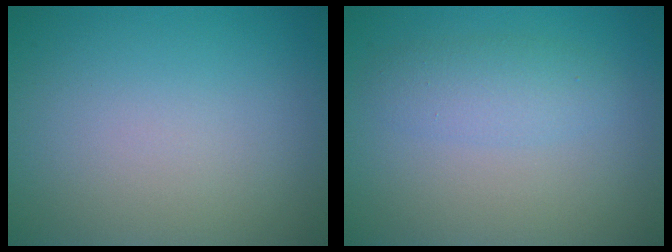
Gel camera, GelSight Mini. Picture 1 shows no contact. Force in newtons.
{"total": 2.4, "press": 2.4, "slide": 0.0}